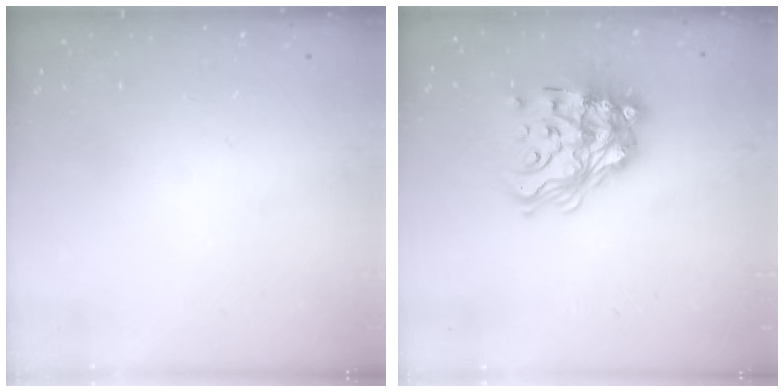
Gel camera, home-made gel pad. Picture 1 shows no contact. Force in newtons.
{"total": 18.4, "press": 18.4, "slide": 1.5}